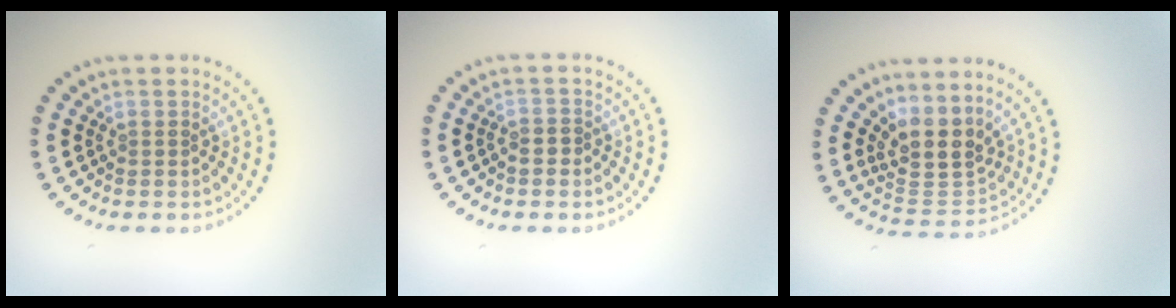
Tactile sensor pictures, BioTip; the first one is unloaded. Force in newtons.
{"total": 0.8, "press": 0.7, "slide": 0.5}
{"total": 4.2, "press": 3.5, "slide": 2.3}